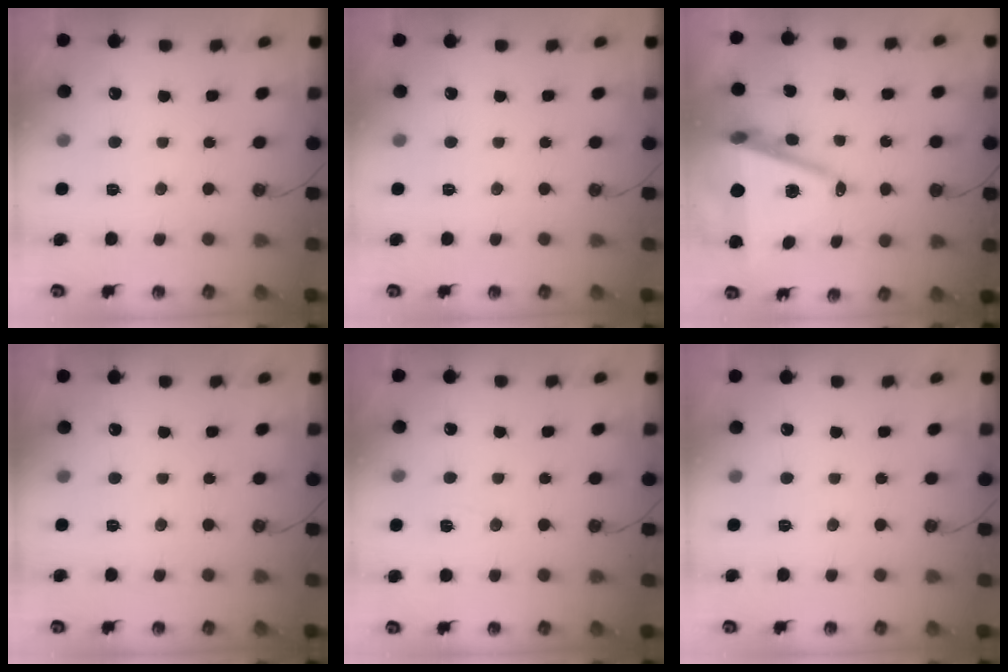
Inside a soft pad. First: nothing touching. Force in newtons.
{"total": 0.0}
{"total": 12.4, "press": 11.7, "slide": 4.1}
{"total": 0.0}
{"total": 4.2, "press": 3.8, "slide": 1.8}
{"total": 0.0}